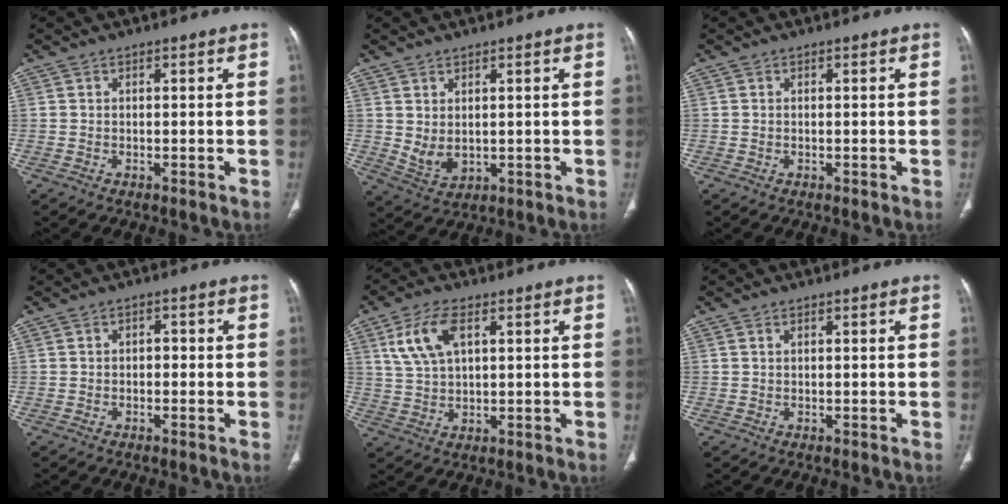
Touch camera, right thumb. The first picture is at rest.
{"total": 4.2, "force": [0.7, 2.5, 3.3], "torque": [-0.059, -0.012, 0.029]}
{"total": 0.0}
{"total": 1.6, "force": [-0.4, 1.2, 0.9], "torque": [-0.003, 0.006, -0.011]}
{"total": 8.2, "force": [3.2, 4.0, 6.4], "torque": [-0.134, 0.000, 0.067]}
{"total": 0.0}